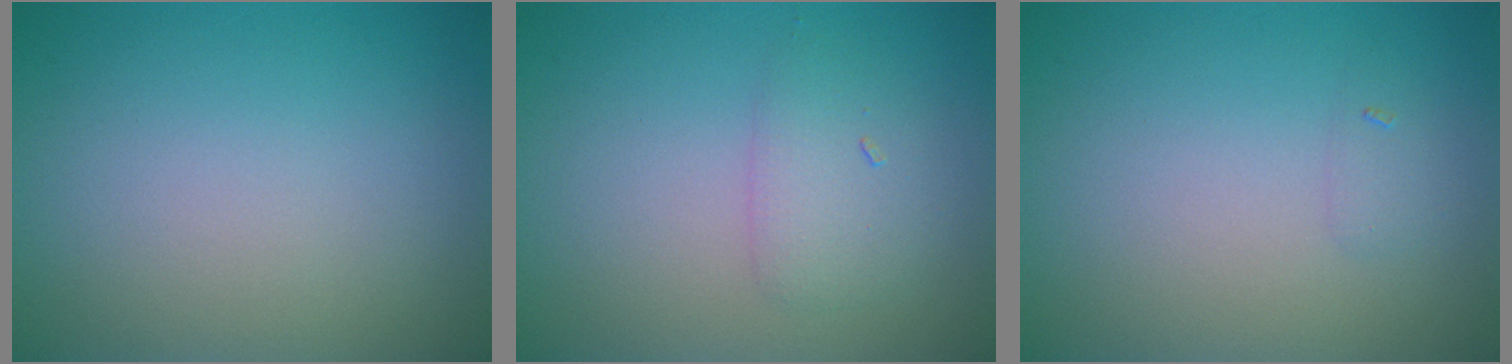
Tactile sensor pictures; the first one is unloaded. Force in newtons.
{"total": 2.1, "press": 2.1, "slide": 0.1}
{"total": 0.6, "press": 0.6, "slide": 0.0}